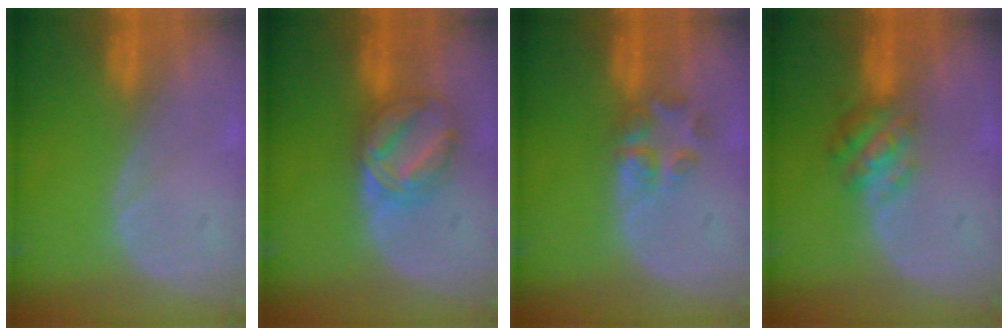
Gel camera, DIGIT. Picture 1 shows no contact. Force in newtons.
{"total": 6.6, "press": 6.6, "slide": 0.4}
{"total": 3.7, "press": 3.5, "slide": 0.9}
{"total": 4.8, "press": 4.6, "slide": 1.6}